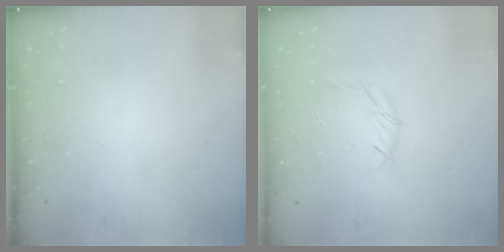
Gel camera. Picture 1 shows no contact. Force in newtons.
{"total": 4.0, "press": 3.9, "slide": 0.9}